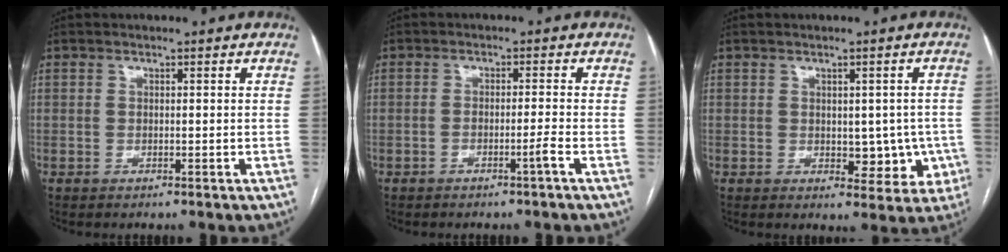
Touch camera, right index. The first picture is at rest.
{"total": 2.1, "force": [-1.3, -0.7, 1.5], "torque": [-0.025, 0.005, -0.021]}
{"total": 6.4, "force": [-0.9, 4.1, 4.9], "torque": [-0.036, 0.015, 0.001]}